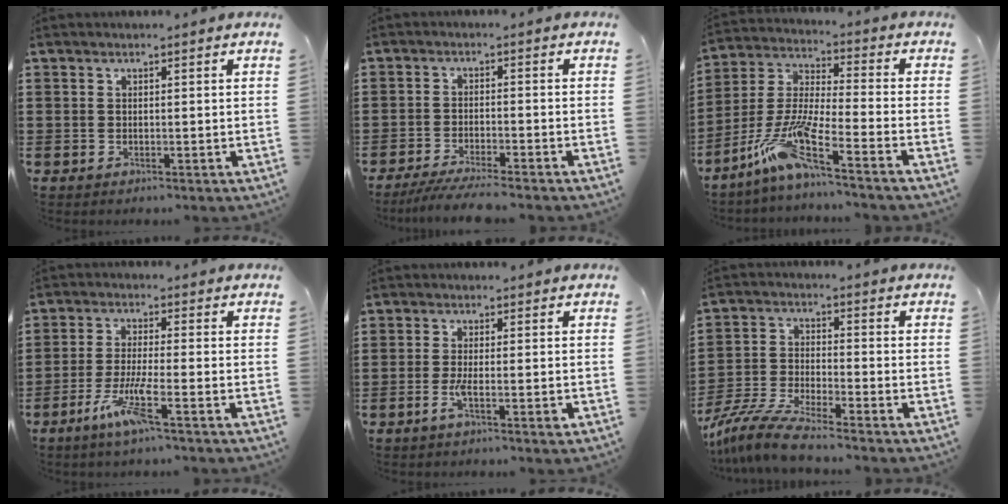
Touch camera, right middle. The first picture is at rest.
{"total": 4.4, "force": [-4.0, -0.1, 1.7], "torque": [-0.035, -0.009, -0.079]}
{"total": 9.9, "force": [-6.6, 0.6, 7.4], "torque": [-0.167, -0.020, -0.136]}
{"total": 6.5, "force": [-3.8, 0.4, 5.3], "torque": [-0.112, -0.010, -0.072]}
{"total": 2.9, "force": [-1.2, 0.3, 2.6], "torque": [-0.061, -0.006, -0.027]}
{"total": 7.7, "force": [-7.0, 0.2, 3.2], "torque": [-0.077, -0.005, -0.140]}